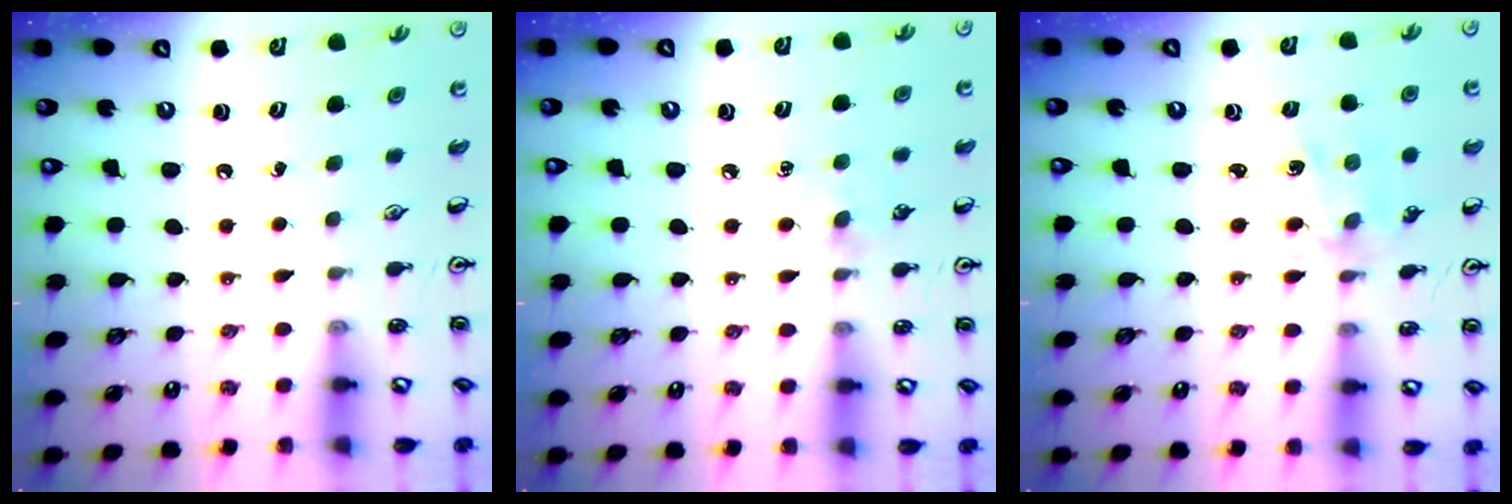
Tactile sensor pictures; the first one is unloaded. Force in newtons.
{"total": 5.9, "press": 5.8, "slide": 0.8}
{"total": 2.0, "press": 1.8, "slide": 0.7}